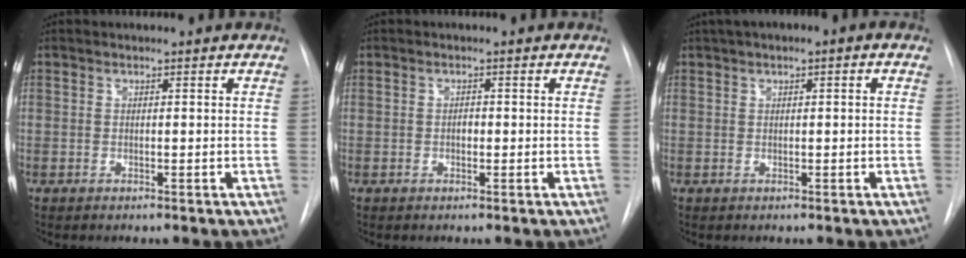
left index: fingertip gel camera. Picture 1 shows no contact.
{"total": 0.8, "force": [-0.1, 0.6, 0.6], "torque": [-0.010, 0.002, -0.003]}
{"total": 3.4, "force": [1.4, 0.9, 2.9], "torque": [-0.049, 0.020, 0.018]}